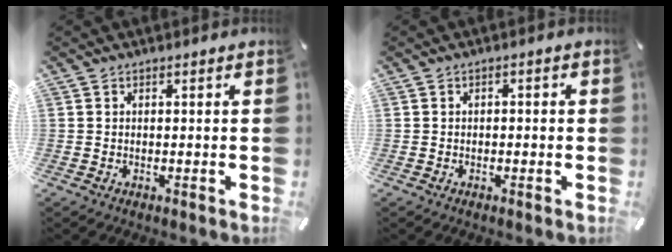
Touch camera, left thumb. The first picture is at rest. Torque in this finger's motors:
{"motor_torque": [-0.09, -0.41, 0.03, 0.08, -0.01]}